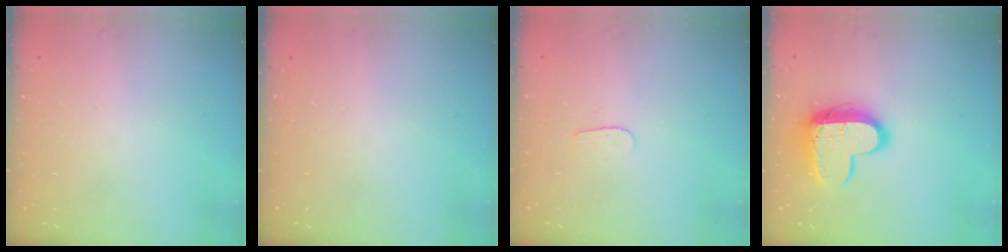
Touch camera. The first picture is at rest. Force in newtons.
{"total": 0.0}
{"total": 3.1, "press": 3.1, "slide": 0.2}
{"total": 14.4, "press": 14.4, "slide": 1.0}